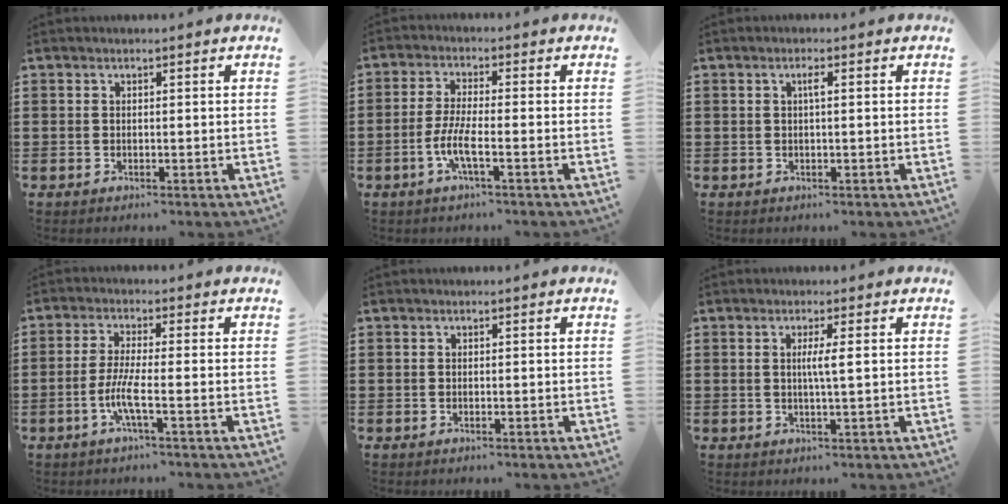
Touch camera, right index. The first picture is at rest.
{"total": 5.1, "force": [-2.1, 0.8, 4.6], "torque": [-0.107, -0.011, -0.047]}
{"total": 1.3, "force": [0.1, 0.1, 1.3], "torque": [-0.025, 0.002, 0.000]}
{"total": 5.1, "force": [-1.9, 0.2, 4.7], "torque": [-0.110, -0.017, -0.044]}
{"total": 0.0}
{"total": 2.6, "force": [0.3, -0.3, 2.6], "torque": [-0.050, -0.006, 0.001]}